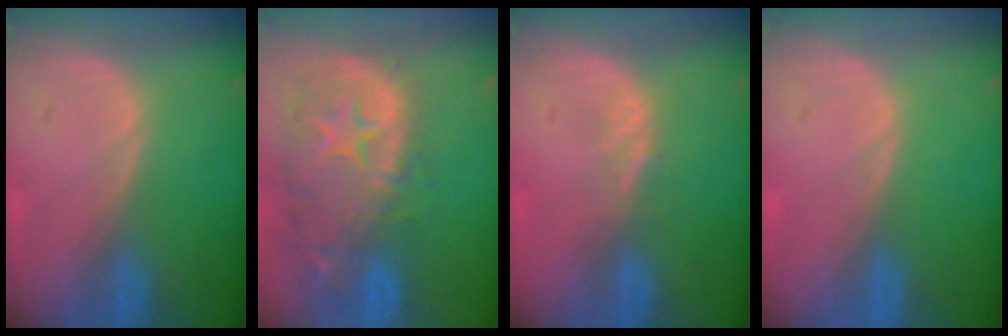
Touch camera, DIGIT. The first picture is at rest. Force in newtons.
{"total": 14.1, "press": 11.4, "slide": 8.4}
{"total": 1.4, "press": 1.4, "slide": 0.1}
{"total": 0.0}